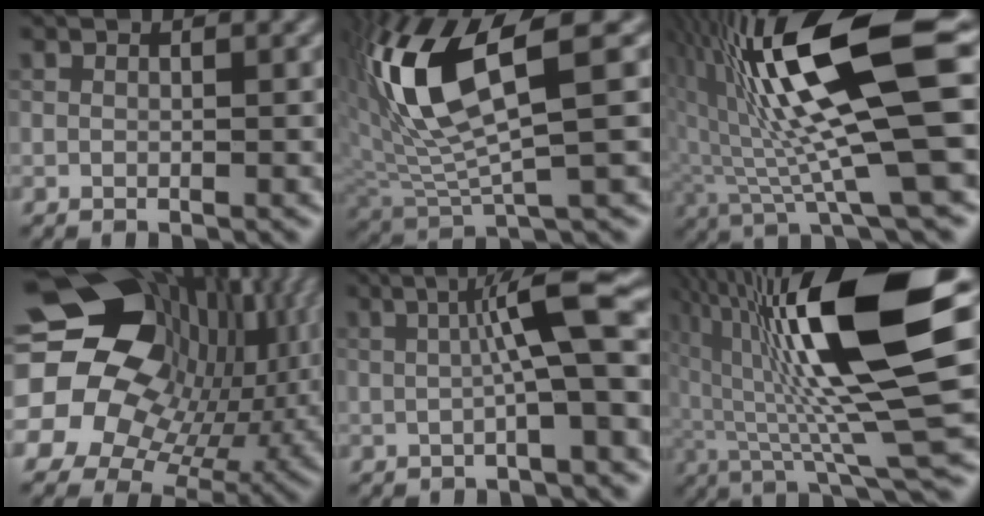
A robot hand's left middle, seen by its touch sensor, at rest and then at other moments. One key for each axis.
{"total": 8.9, "fx": 2.3, "fy": 2.6, "fz": 8.2, "tx": -0.177, "ty": 0.006, "tz": 0.057}
{"total": 14.0, "fx": 2.5, "fy": 2.6, "fz": 13.5, "tx": -0.243, "ty": 0.007, "tz": 0.057}
{"total": 20.8, "fx": 4.7, "fy": 16.0, "fz": 12.4, "tx": -0.247, "ty": 0.033, "tz": 0.066}
{"total": 5.6, "fx": 0.4, "fy": 0.5, "fz": 5.5, "tx": -0.090, "ty": 0.014, "tz": 0.010}
{"total": 14.4, "fx": 2.7, "fy": 2.4, "fz": 13.9, "tx": -0.238, "ty": 0.010, "tz": 0.053}